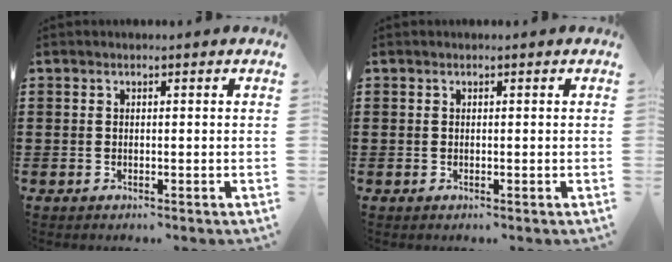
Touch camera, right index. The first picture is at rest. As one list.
[{"total": 0.0}]